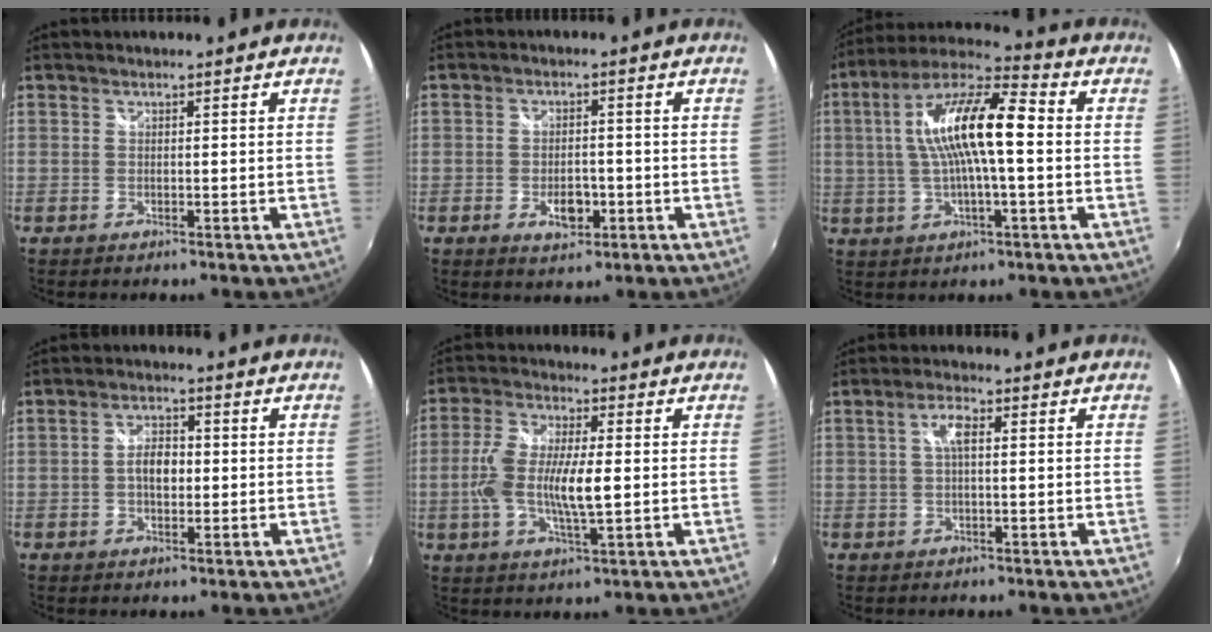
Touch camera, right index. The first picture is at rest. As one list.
[{"total": 5.2, "force": [-1.9, 3.0, 3.7], "torque": [-0.074, -0.005, -0.027]}, {"total": 16.2, "force": [1.2, 4.0, 15.7], "torque": [-0.289, 0.020, 0.013]}, {"total": 4.5, "force": [-0.4, 2.7, 3.5], "torque": [-0.065, 0.008, -0.007]}, {"total": 10.7, "force": [-1.0, 3.1, 10.2], "torque": [-0.200, -0.005, -0.021]}, {"total": 3.2, "force": [0.5, 1.0, 3.0], "torque": [-0.059, 0.007, 0.008]}]